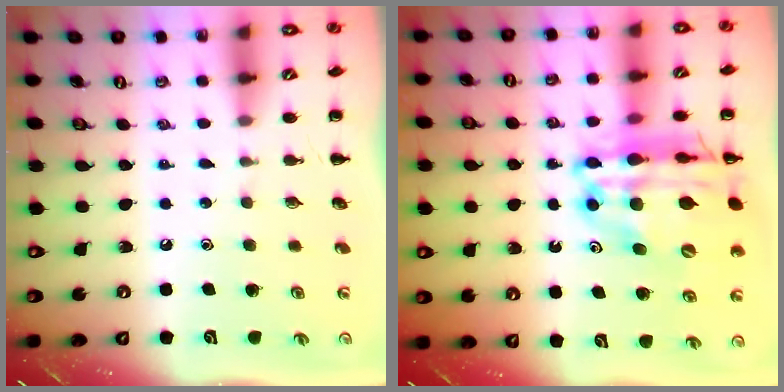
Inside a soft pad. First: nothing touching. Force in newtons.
{"total": 22.2, "press": 21.6, "slide": 5.1}